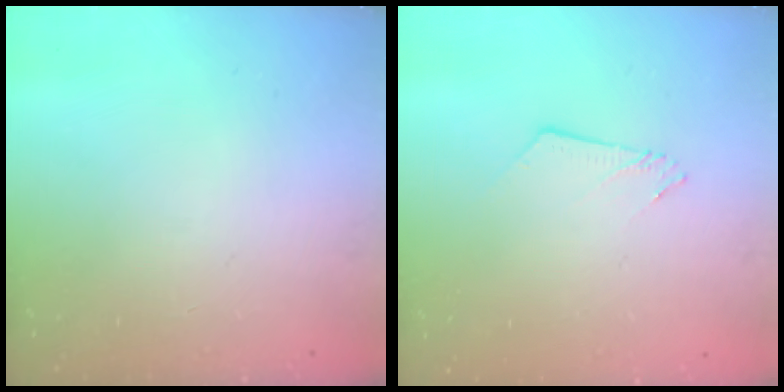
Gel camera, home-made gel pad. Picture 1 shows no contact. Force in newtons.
{"total": 4.2, "press": 4.2, "slide": 0.2}